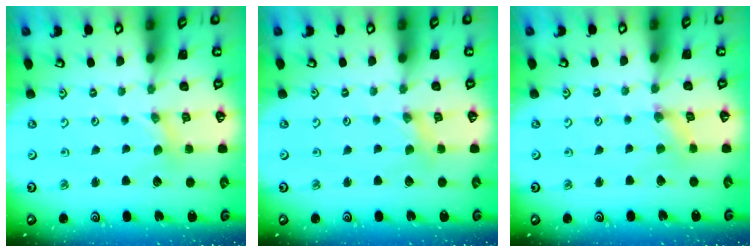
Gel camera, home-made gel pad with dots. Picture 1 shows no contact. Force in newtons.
{"total": 0.0}
{"total": 0.8, "press": 0.7, "slide": 0.3}